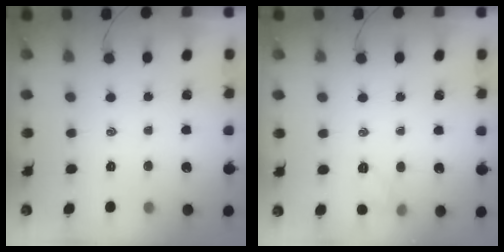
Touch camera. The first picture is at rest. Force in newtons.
{"total": 6.0, "press": 5.7, "slide": 1.8}